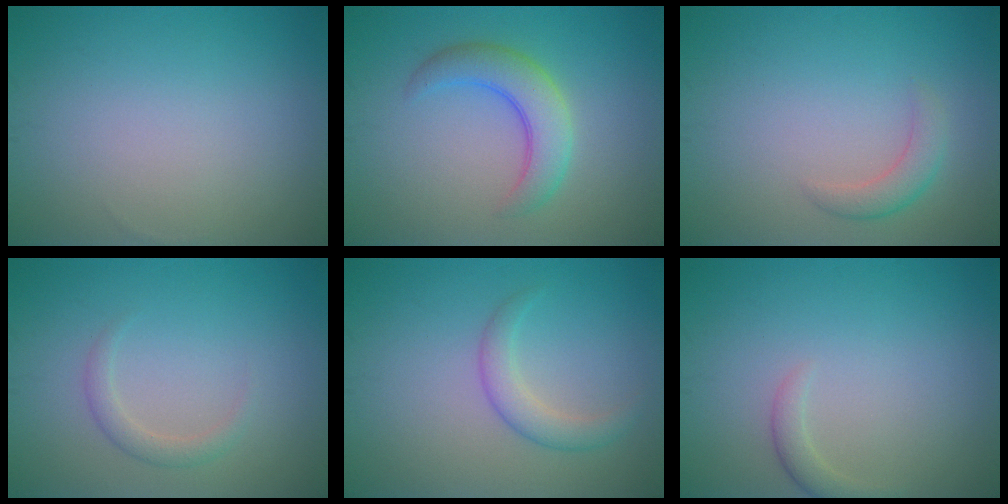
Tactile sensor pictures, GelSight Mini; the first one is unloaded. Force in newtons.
{"total": 4.3, "press": 4.3, "slide": 0.2}
{"total": 2.0, "press": 2.0, "slide": 0.1}
{"total": 1.6, "press": 1.6, "slide": 0.1}
{"total": 2.3, "press": 2.3, "slide": 0.0}
{"total": 1.4, "press": 1.4, "slide": 0.1}